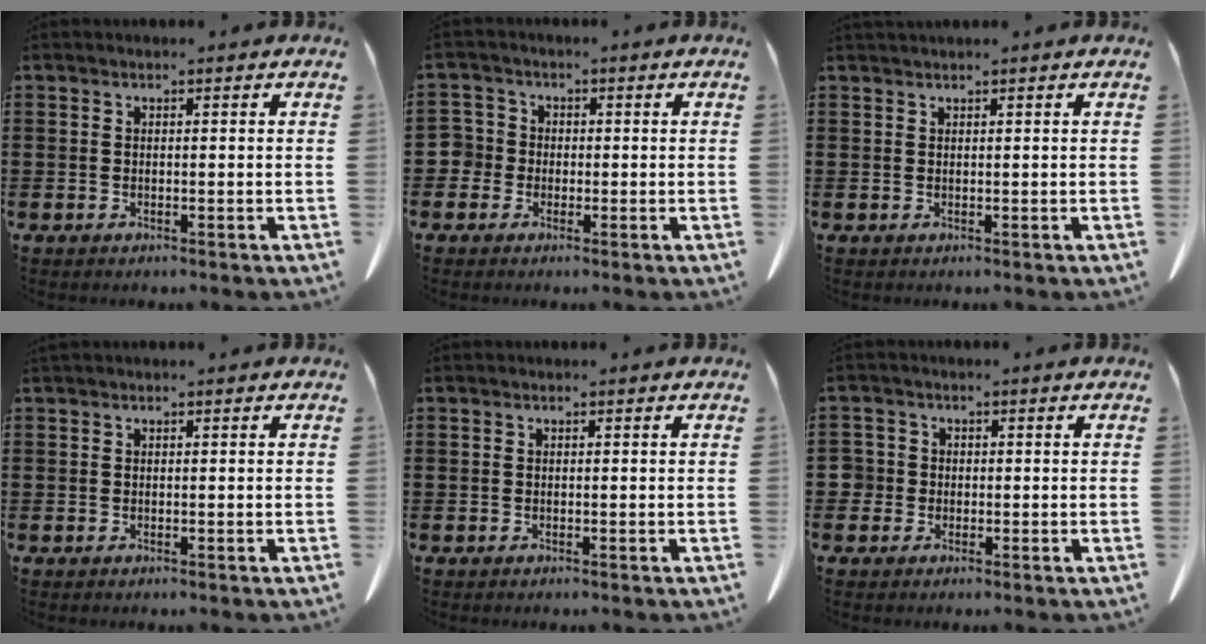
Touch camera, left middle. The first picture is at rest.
{"total": 3.1, "force": [-0.7, 2.9, 0.7], "torque": [-0.041, 0.002, -0.023]}
{"total": 0.6, "force": [0.6, -0.1, 0.1], "torque": [-0.003, -0.002, 0.012]}
{"total": 0.0}
{"total": 0.0}
{"total": 2.1, "force": [-0.2, 2.1, 0.4], "torque": [-0.024, 0.003, -0.009]}